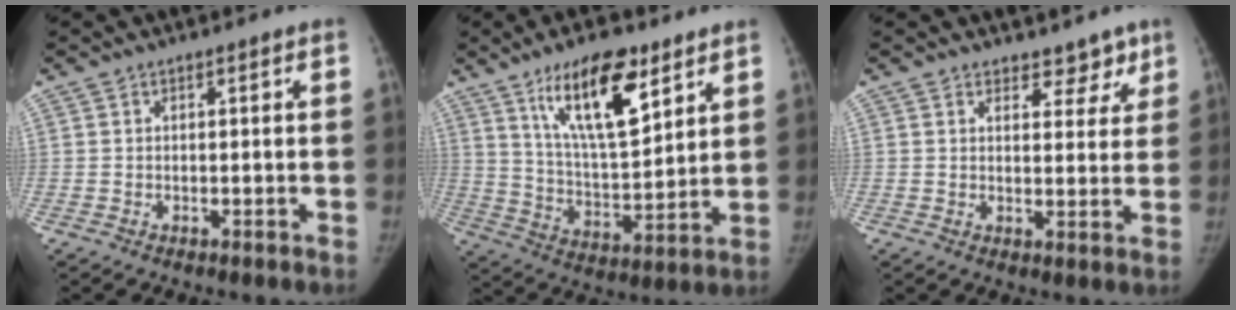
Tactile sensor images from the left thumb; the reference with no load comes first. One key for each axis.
{"total": 16.5, "fx": 9.5, "fy": 5.9, "fz": 12.1, "tx": -0.176, "ty": -0.050, "tz": 0.171}
{"total": 4.8, "fx": 3.7, "fy": 2.8, "fz": 1.2, "tx": 0.021, "ty": -0.023, "tz": 0.050}